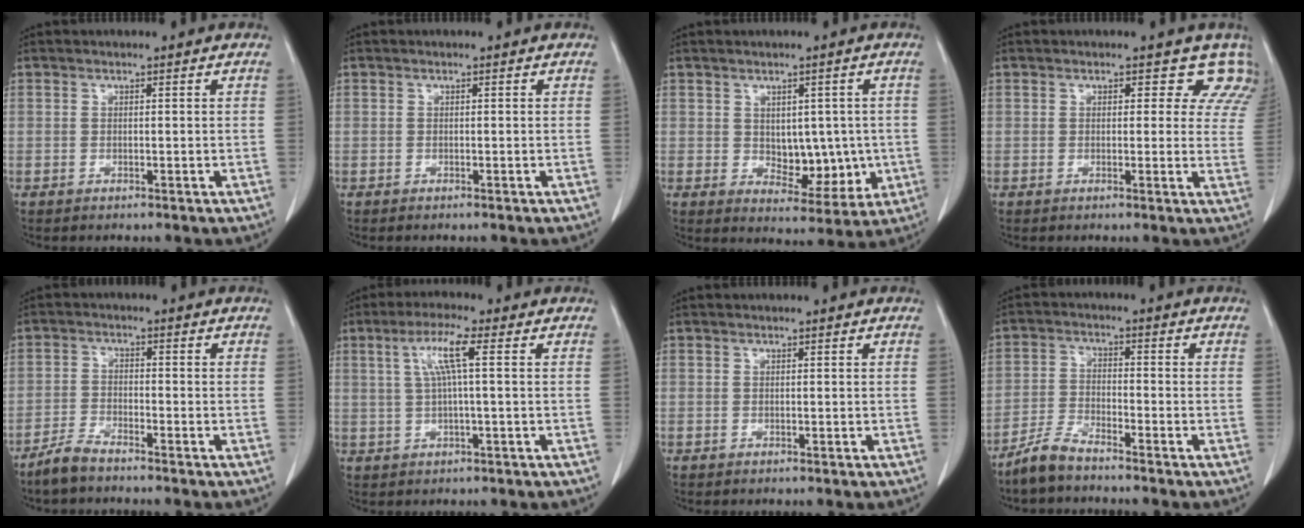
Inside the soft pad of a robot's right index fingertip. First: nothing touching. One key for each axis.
{"total": 0.0}
{"total": 7.5, "fx": -0.1, "fy": 4.5, "fz": 6.0, "tx": -0.068, "ty": 0.000, "tz": 0.015}
{"total": 6.5, "fx": 5.4, "fy": 3.4, "fz": 1.3, "tx": 0.023, "ty": -0.003, "tz": 0.029}
{"total": 3.8, "fx": -3.5, "fy": 0.4, "fz": 1.6, "tx": -0.034, "ty": -0.008, "tz": -0.071}
{"total": 5.7, "fx": 1.5, "fy": -0.2, "fz": 5.5, "tx": -0.110, "ty": 0.013, "tz": 0.032}
{"total": 0.0}
{"total": 4.9, "fx": -4.4, "fy": 0.6, "fz": 2.1, "tx": -0.046, "ty": -0.010, "tz": -0.094}